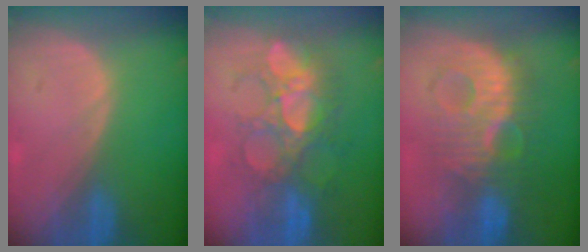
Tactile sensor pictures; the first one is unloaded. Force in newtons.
{"total": 8.8, "press": 8.6, "slide": 1.5}
{"total": 9.6, "press": 9.6, "slide": 0.1}